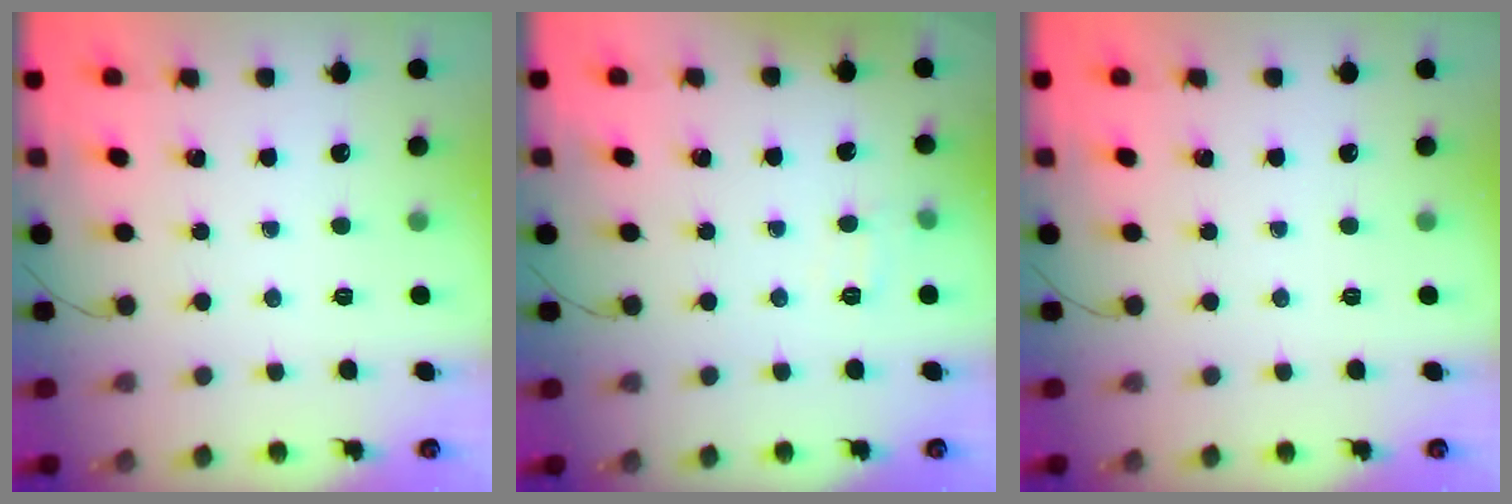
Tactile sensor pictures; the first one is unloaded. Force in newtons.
{"total": 6.3, "press": 6.2, "slide": 1.5}
{"total": 0.0}